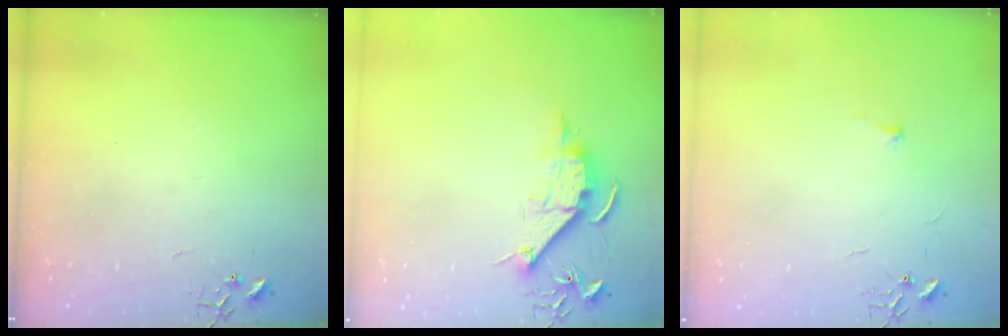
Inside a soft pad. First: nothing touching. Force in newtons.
{"total": 10.4, "press": 10.4, "slide": 0.4}
{"total": 3.5, "press": 3.5, "slide": 0.5}